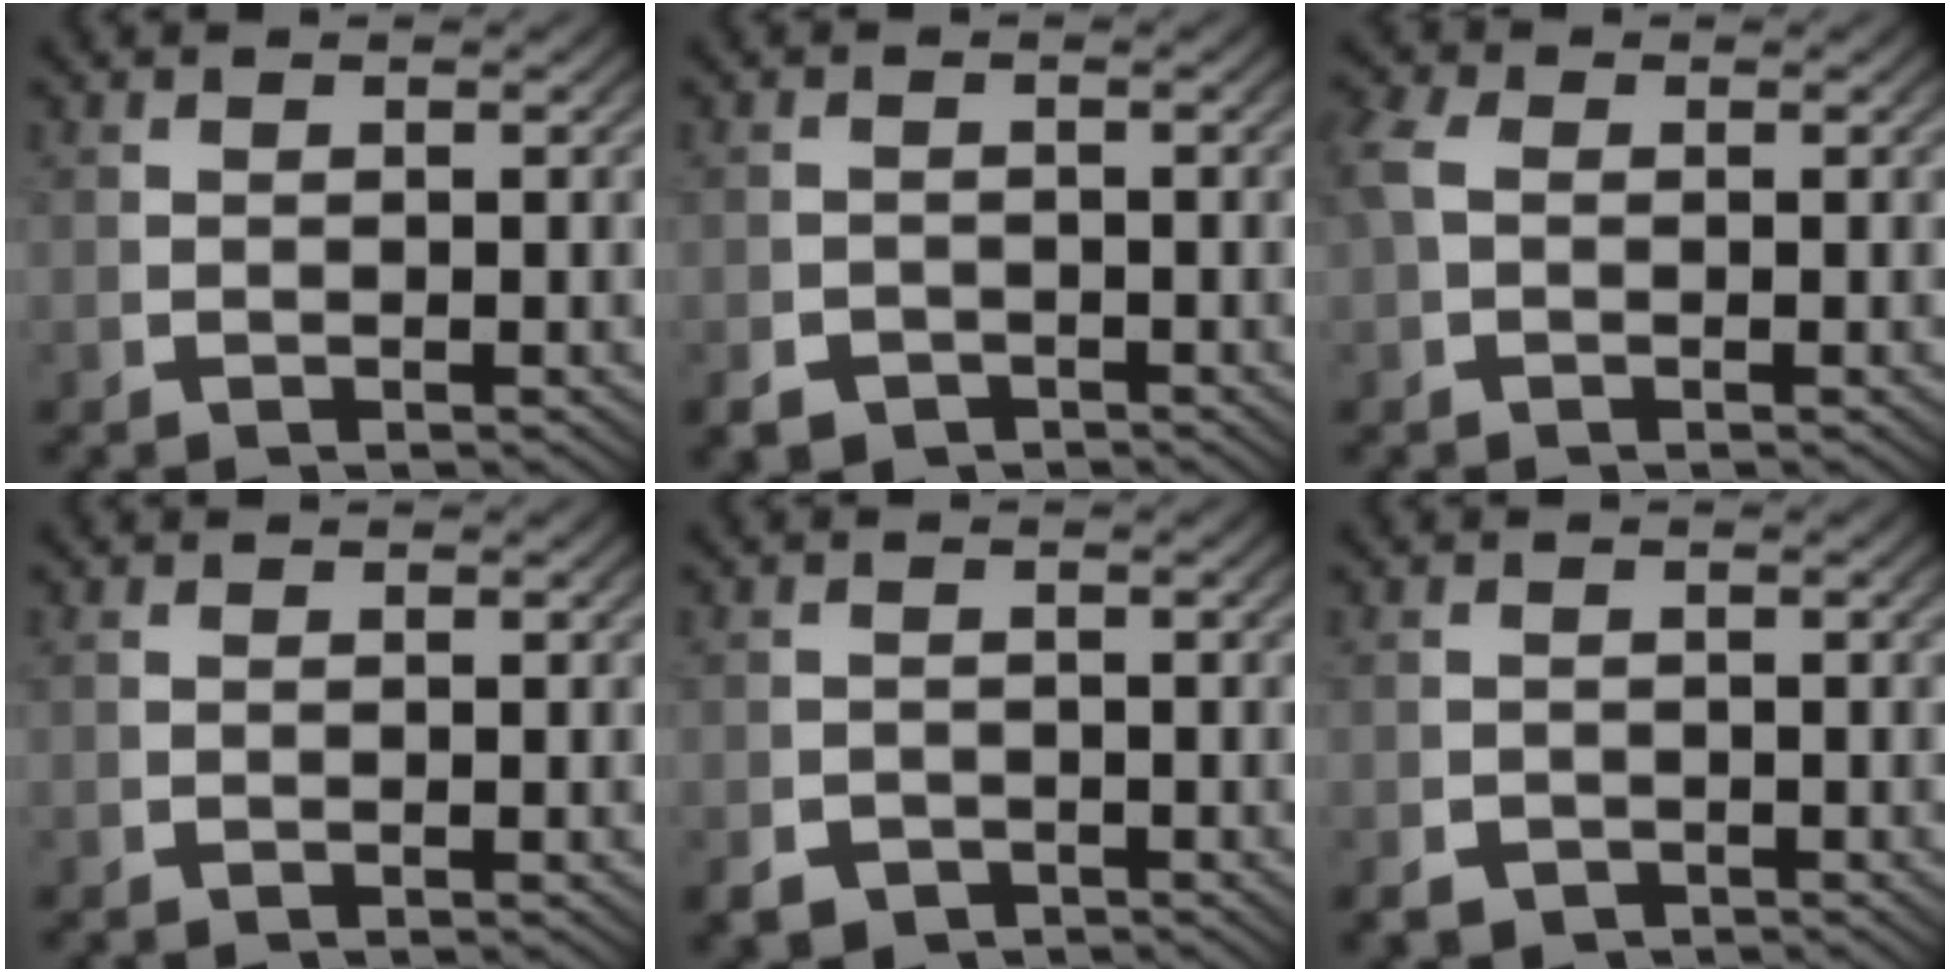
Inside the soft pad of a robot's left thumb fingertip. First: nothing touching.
{"total": 3.3, "force": [-2.6, 1.9, 0.7], "torque": [-0.010, -0.020, -0.036]}
{"total": 1.7, "force": [0.2, 1.3, 1.1], "torque": [-0.036, -0.004, 0.008]}
{"total": 0.0}
{"total": 3.7, "force": [-2.6, 2.4, 1.0], "torque": [-0.019, -0.023, -0.035]}
{"total": 2.5, "force": [-1.9, 1.5, 0.5], "torque": [-0.007, -0.017, -0.026]}